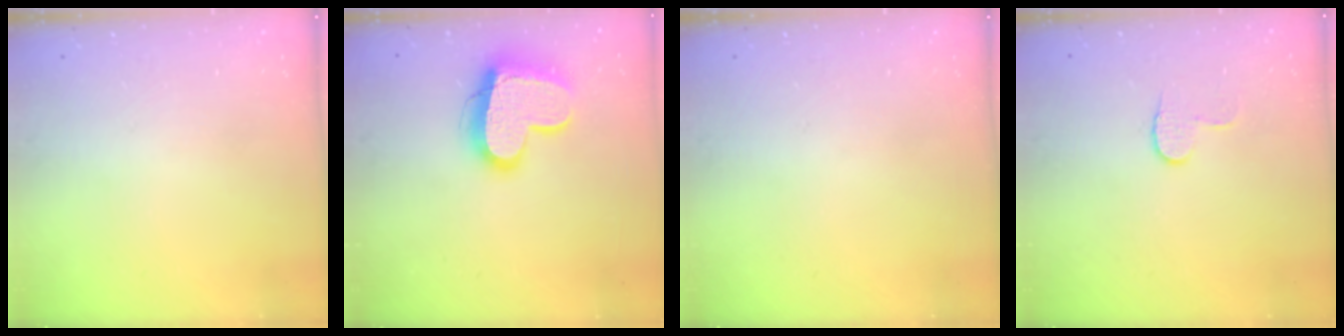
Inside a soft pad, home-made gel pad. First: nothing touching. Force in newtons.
{"total": 16.5, "press": 16.4, "slide": 1.5}
{"total": 0.0}
{"total": 6.3, "press": 6.3, "slide": 0.4}